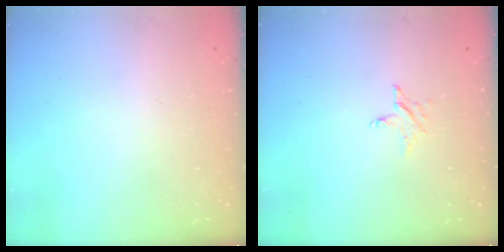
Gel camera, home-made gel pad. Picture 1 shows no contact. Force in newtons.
{"total": 2.4, "press": 2.4, "slide": 0.1}